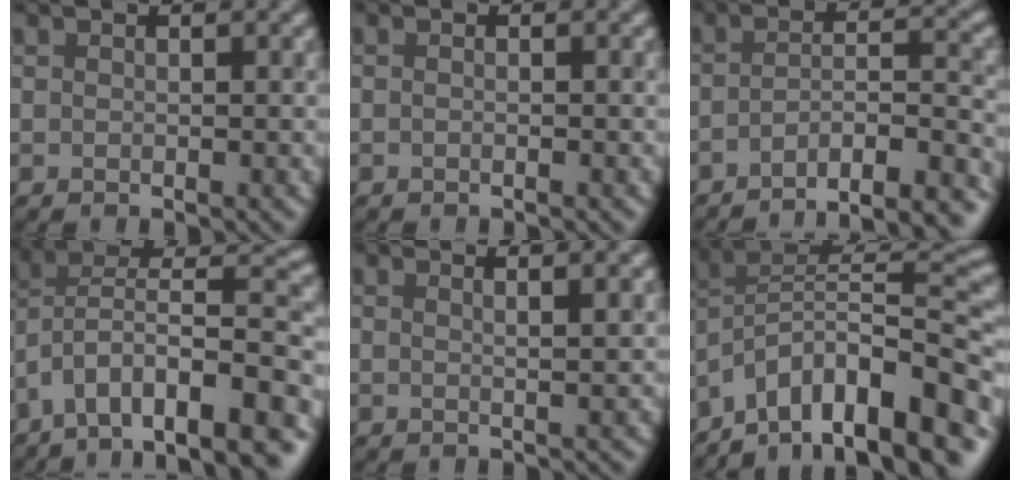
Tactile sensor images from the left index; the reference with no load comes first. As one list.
[{"total": 0.5, "force": [-0.2, 0.4, 0.4], "torque": [0.005, -0.010, -0.011]}, {"total": 8.4, "force": [-6.3, 1.9, 5.2], "torque": [-0.062, 0.008, -0.072]}, {"total": 11.6, "force": [-5.7, 4.9, 8.8], "torque": [-0.151, 0.026, -0.077]}, {"total": 3.9, "force": [2.2, 1.5, 2.8], "torque": [-0.013, 0.038, -0.001]}, {"total": 12.2, "force": [-8.0, 4.5, 8.0], "torque": [-0.142, 0.027, -0.121]}]